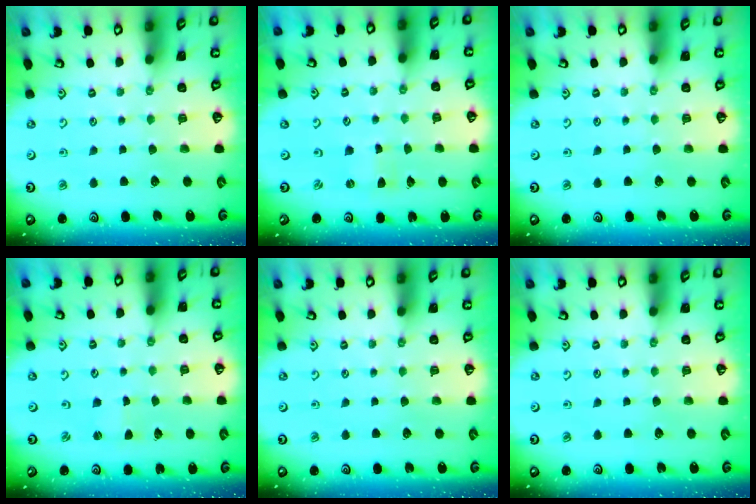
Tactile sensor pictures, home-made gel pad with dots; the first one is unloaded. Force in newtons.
{"total": 0.0}
{"total": 0.0}
{"total": 0.7, "press": 0.7, "slide": 0.1}
{"total": 0.0}
{"total": 0.0}